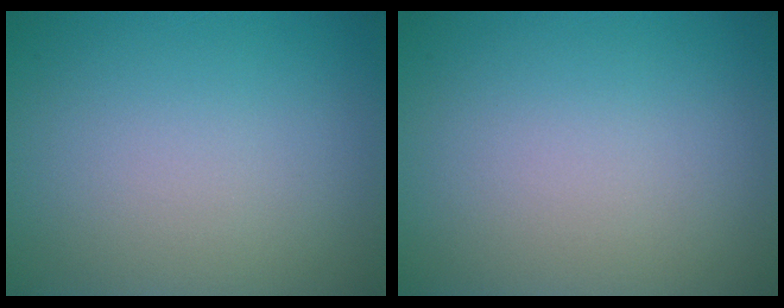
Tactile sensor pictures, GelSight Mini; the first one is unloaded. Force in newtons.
{"total": 0.0}